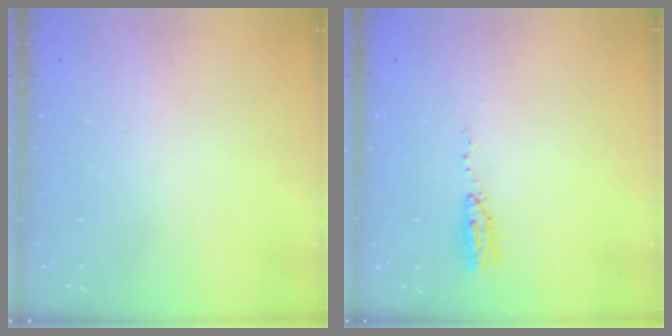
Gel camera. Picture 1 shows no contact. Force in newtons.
{"total": 5.0, "press": 4.7, "slide": 1.5}